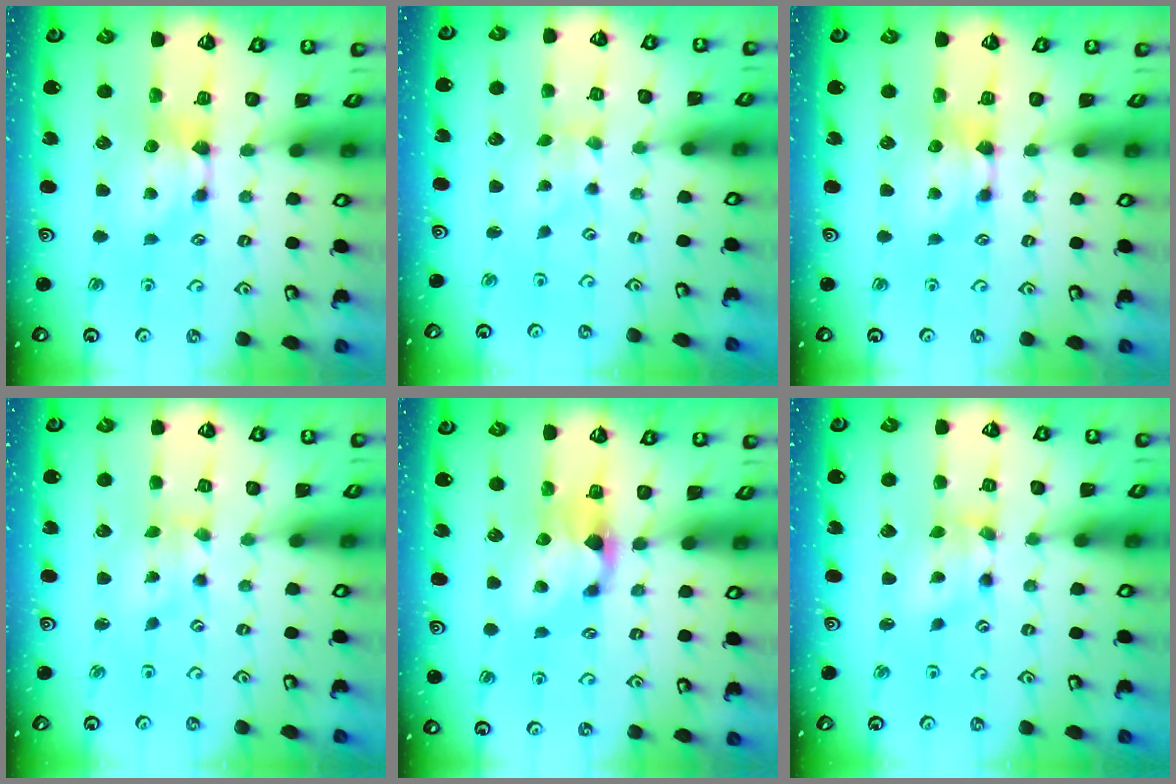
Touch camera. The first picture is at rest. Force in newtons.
{"total": 3.0, "press": 2.9, "slide": 0.8}
{"total": 0.0}
{"total": 2.4, "press": 2.2, "slide": 1.0}
{"total": 1.1, "press": 0.2, "slide": 1.1}
{"total": 2.1, "press": 1.4, "slide": 1.5}